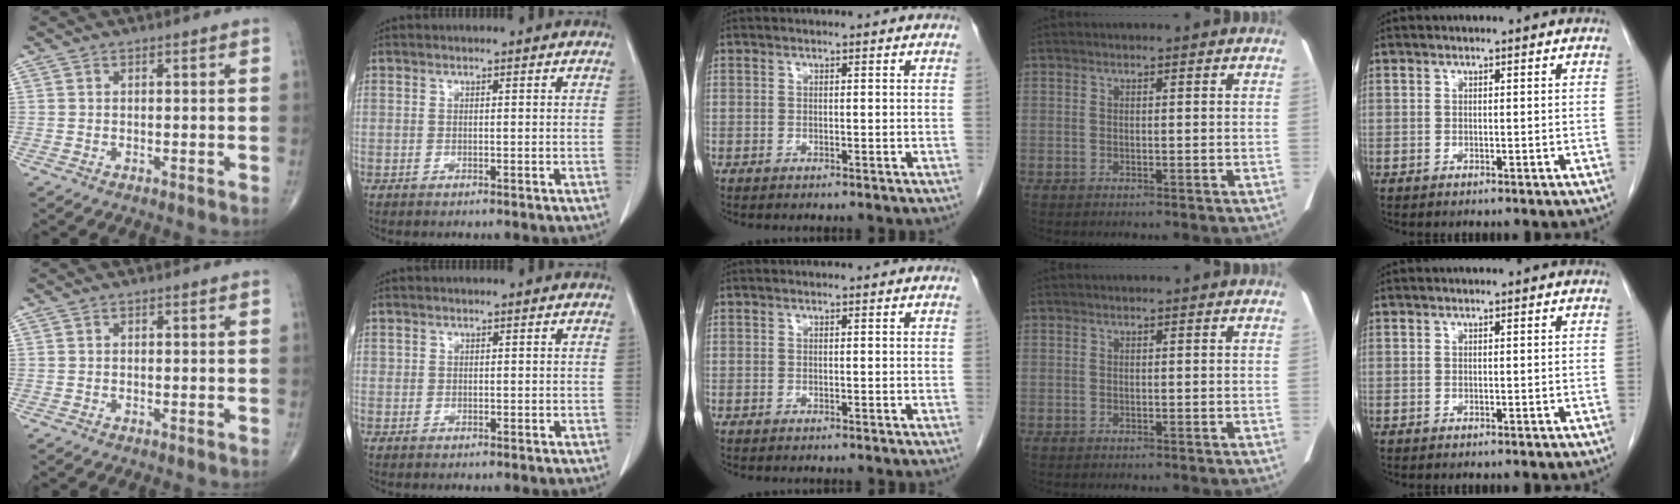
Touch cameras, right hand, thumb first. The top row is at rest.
{"index": {"total": 0.9, "force": [0.4, 0.8, 0.3], "torque": [0.004, 0.000, 0.005]}}